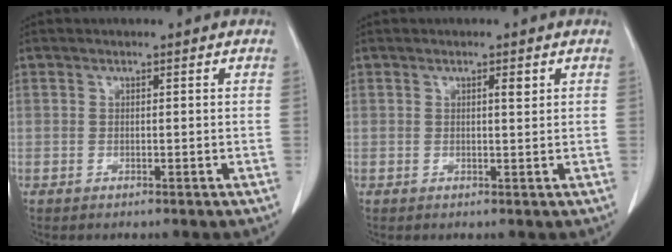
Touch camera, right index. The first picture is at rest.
{"total": 1.1, "force": [0.5, 0.2, 1.0], "torque": [-0.019, 0.000, 0.007]}